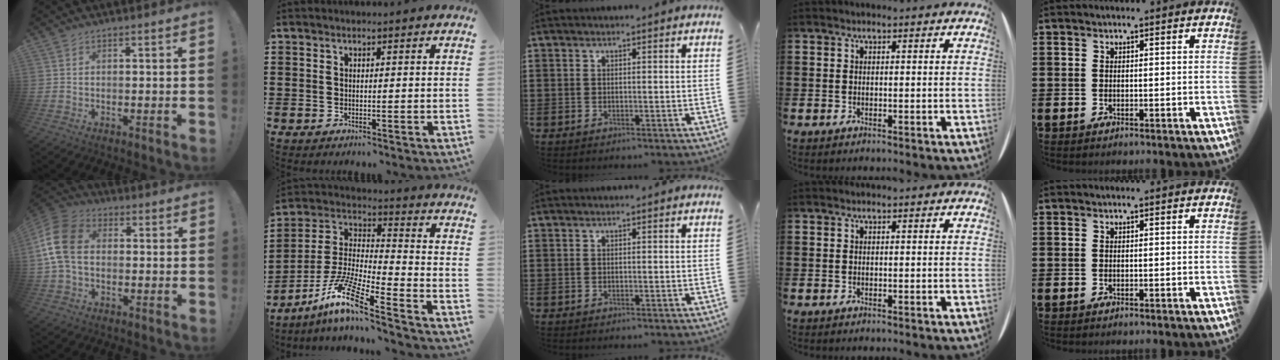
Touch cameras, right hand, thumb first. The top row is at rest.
{"thumb": {"total": 14.1, "force": [0.7, 10.3, 9.6], "torque": [-0.187, 0.019, 0.016]}, "index": {"total": 11.2, "force": [-8.2, 0.8, 7.5], "torque": [-0.177, -0.011, -0.171]}}